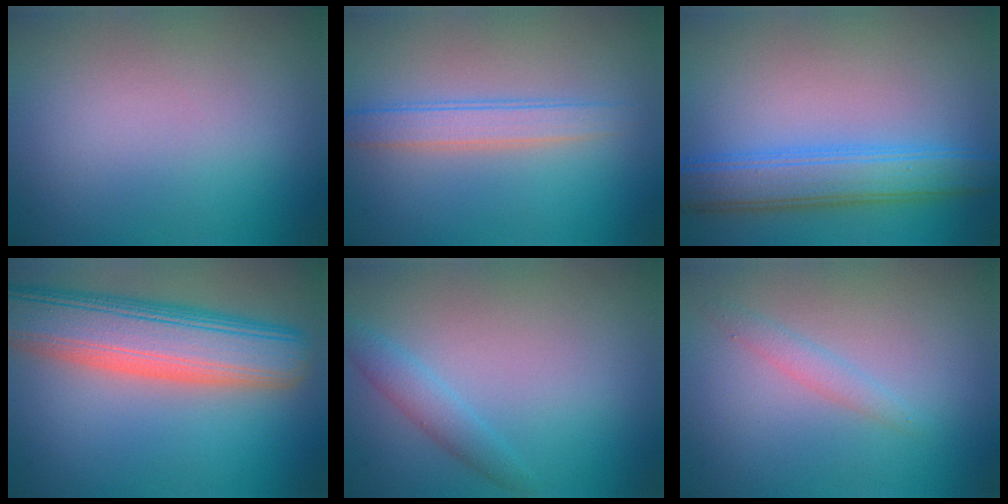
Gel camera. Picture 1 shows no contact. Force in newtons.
{"total": 2.5, "press": 2.5, "slide": 0.2}
{"total": 5.2, "press": 5.2, "slide": 0.1}
{"total": 10.4, "press": 10.3, "slide": 1.1}
{"total": 1.8, "press": 1.8, "slide": 0.1}
{"total": 1.4, "press": 1.4, "slide": 0.1}